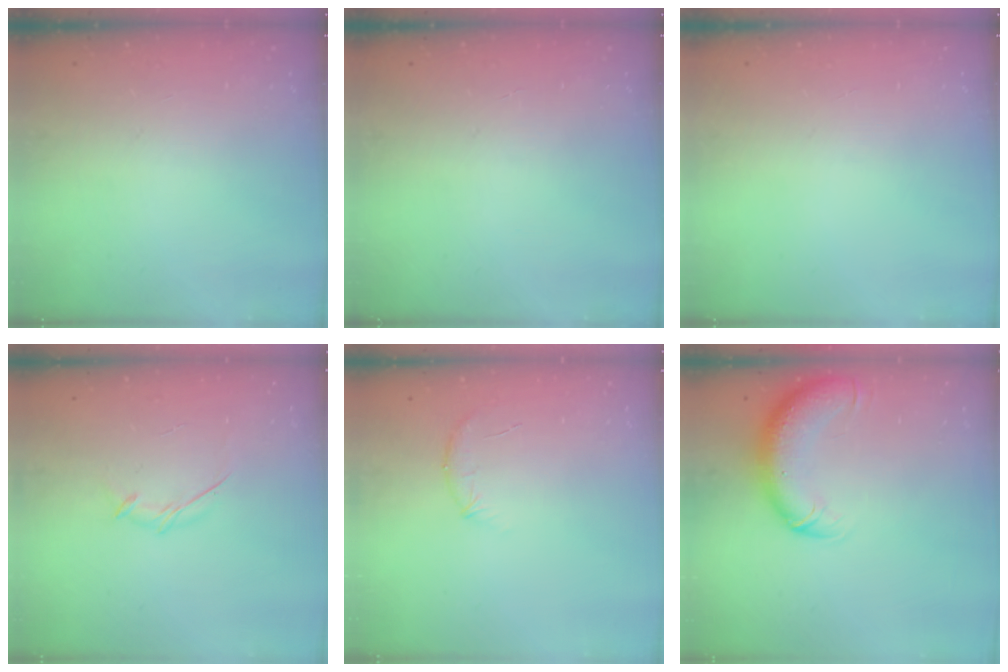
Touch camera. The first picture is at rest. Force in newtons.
{"total": 0.0}
{"total": 0.0}
{"total": 3.8, "press": 3.7, "slide": 0.7}
{"total": 8.3, "press": 8.1, "slide": 1.7}
{"total": 11.2, "press": 10.8, "slide": 2.9}